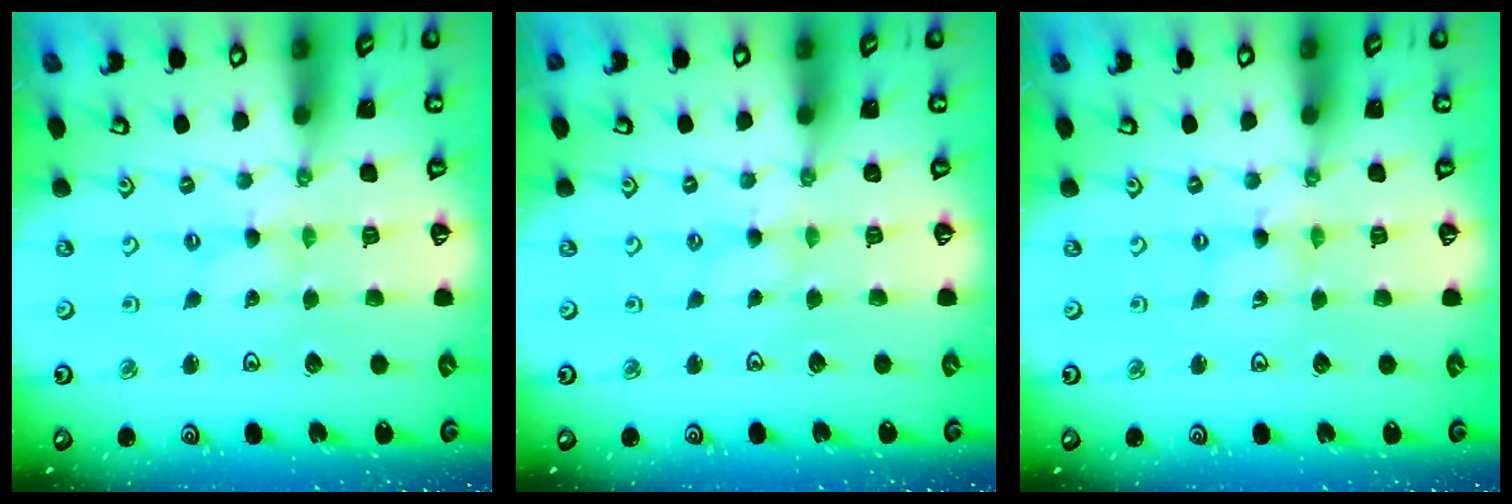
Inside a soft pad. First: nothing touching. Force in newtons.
{"total": 1.4, "press": 1.4, "slide": 0.4}
{"total": 0.5, "press": 0.5, "slide": 0.2}